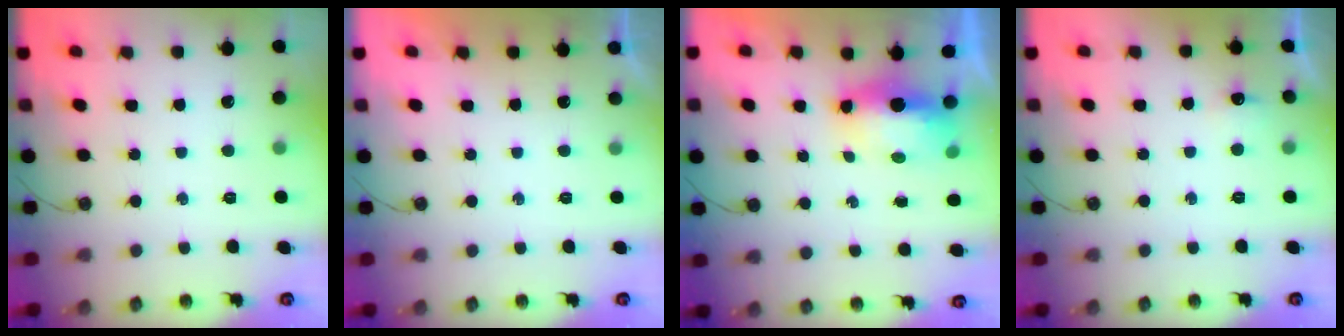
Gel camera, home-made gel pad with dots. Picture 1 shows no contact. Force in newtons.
{"total": 0.0}
{"total": 7.4, "press": 7.4, "slide": 0.6}
{"total": 4.9, "press": 4.7, "slide": 1.0}